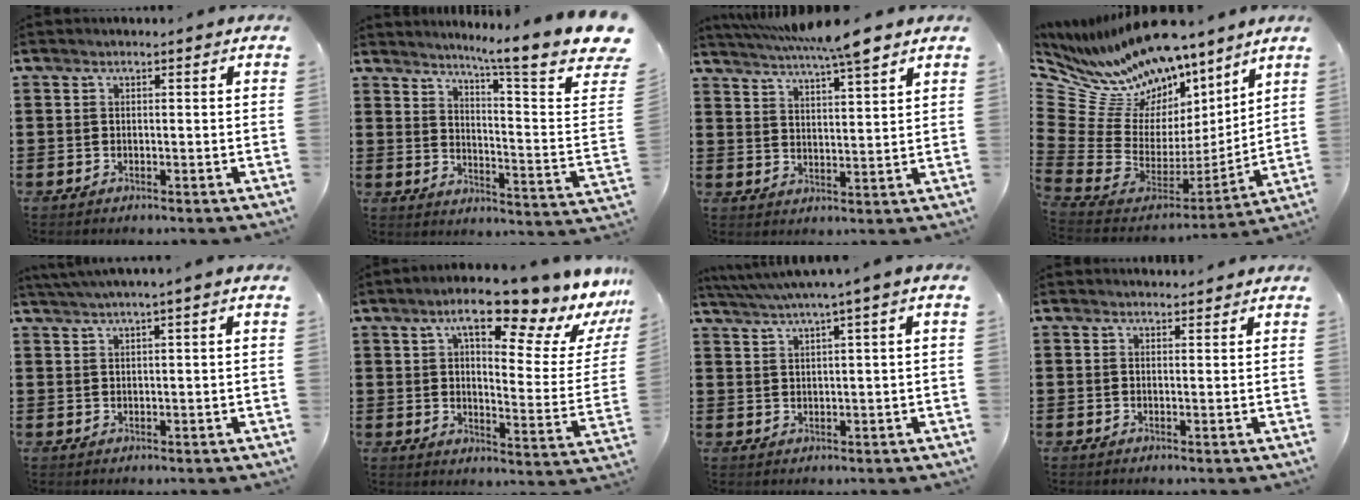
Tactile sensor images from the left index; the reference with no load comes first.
{"total": 9.3, "force": [7.6, -0.5, 5.4], "torque": [-0.109, -0.060, 0.121]}
{"total": 6.6, "force": [5.8, -0.3, 3.2], "torque": [-0.078, -0.019, 0.103]}
{"total": 12.8, "force": [11.5, 4.6, 3.0], "torque": [-0.130, -0.099, 0.210]}
{"total": 1.8, "force": [1.2, -0.5, 1.3], "torque": [-0.025, -0.002, 0.022]}
{"total": 13.0, "force": [9.3, 2.3, 8.8], "torque": [-0.138, -0.067, 0.143]}
{"total": 3.1, "force": [1.9, -0.5, 2.4], "torque": [-0.051, -0.004, 0.030]}
{"total": 1.4, "force": [1.3, 0.1, 0.2], "torque": [-0.007, 0.000, 0.026]}